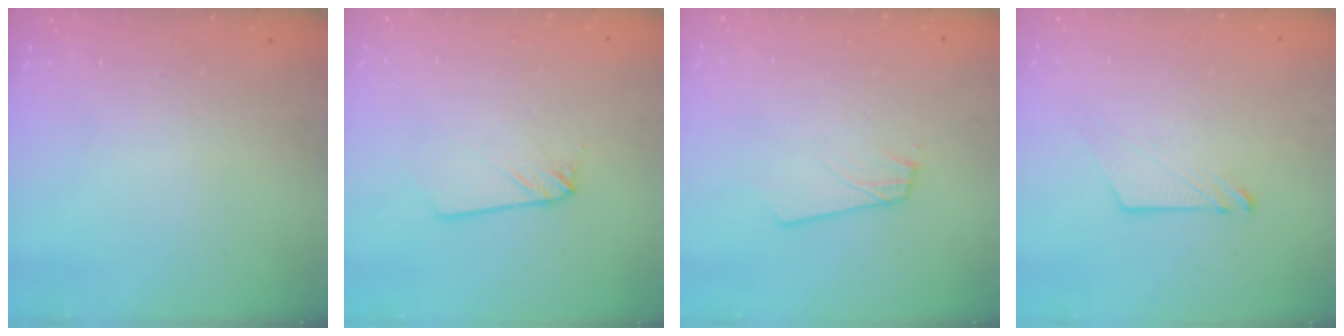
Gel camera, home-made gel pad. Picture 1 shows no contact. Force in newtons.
{"total": 2.2, "press": 2.2, "slide": 0.2}
{"total": 2.4, "press": 2.4, "slide": 0.3}
{"total": 4.8, "press": 4.7, "slide": 0.5}